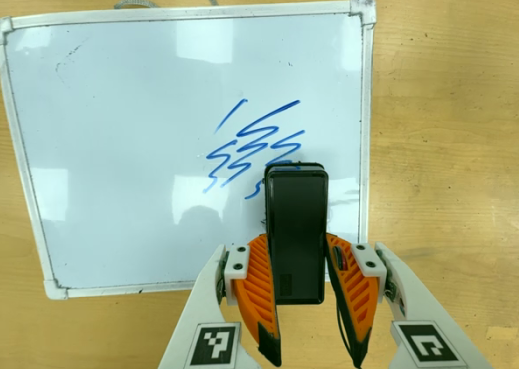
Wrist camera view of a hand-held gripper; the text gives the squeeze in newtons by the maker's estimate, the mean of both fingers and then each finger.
{"total": 4.0, "left": 2.9, "right": 5.1}